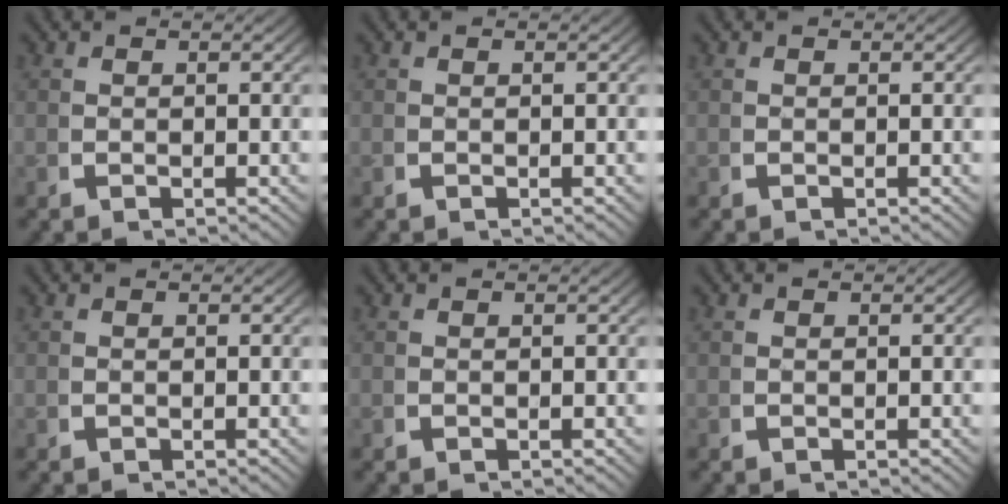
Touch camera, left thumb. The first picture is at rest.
{"total": 0.0}
{"total": 0.0}
{"total": 0.0}
{"total": 0.0}
{"total": 0.0}